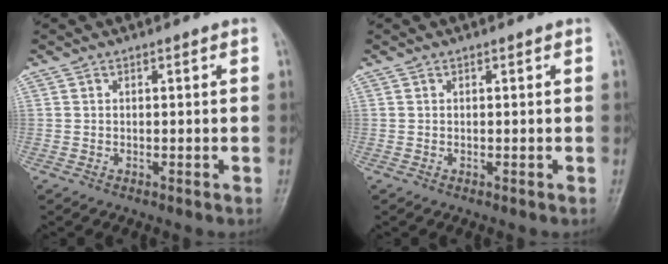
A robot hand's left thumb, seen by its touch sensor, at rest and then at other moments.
{"total": 0.0}